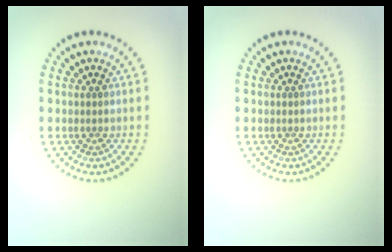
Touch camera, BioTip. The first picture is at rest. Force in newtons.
{"total": 0.0}